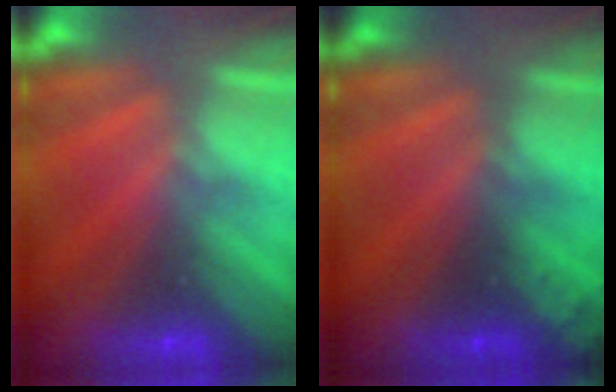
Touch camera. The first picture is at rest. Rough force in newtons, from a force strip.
{"total": 2.3}